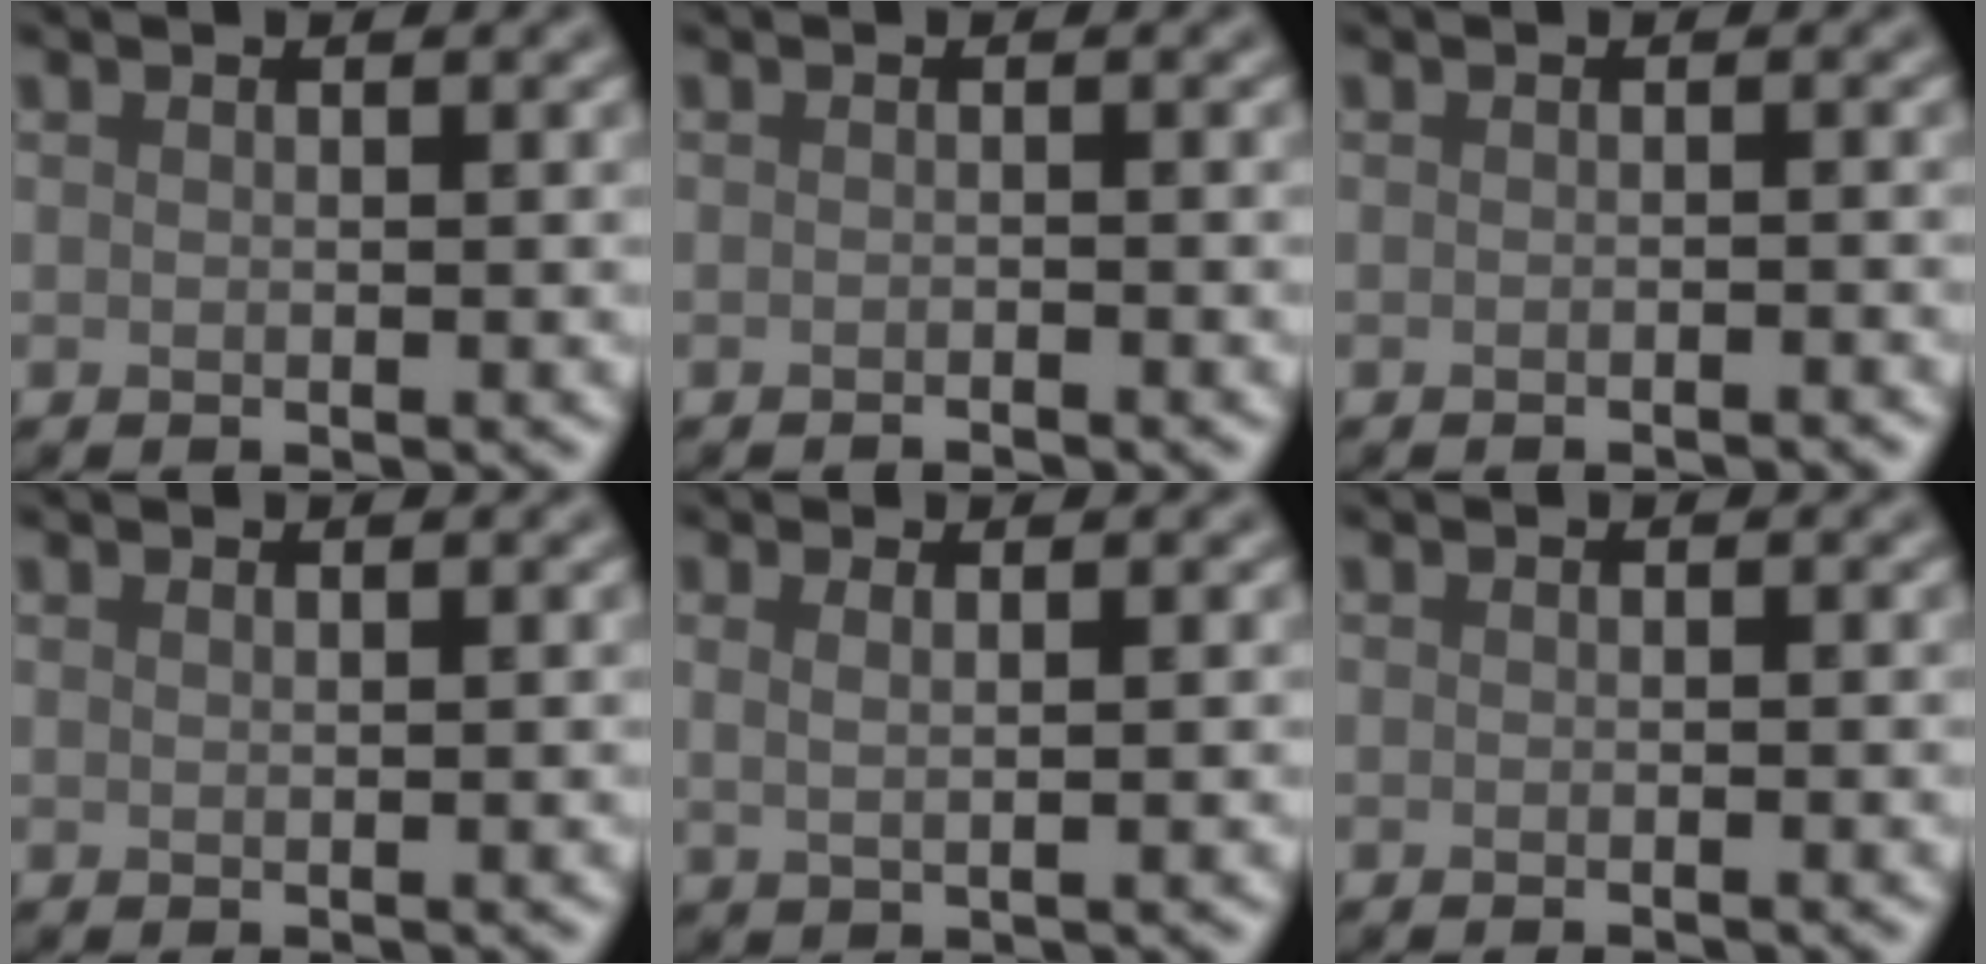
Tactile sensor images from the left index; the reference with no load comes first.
{"total": 0.8, "force": [-0.7, 0.0, 0.3], "torque": [-0.003, 0.001, -0.013]}
{"total": 0.9, "force": [-0.8, 0.1, 0.5], "torque": [-0.004, 0.001, -0.013]}
{"total": 0.7, "force": [0.5, 0.3, 0.4], "torque": [-0.002, -0.001, 0.001]}
{"total": 2.2, "force": [1.0, 1.0, 1.7], "torque": [-0.017, -0.001, -0.003]}
{"total": 0.5, "force": [-0.4, 0.0, 0.4], "torque": [-0.003, -0.001, -0.006]}